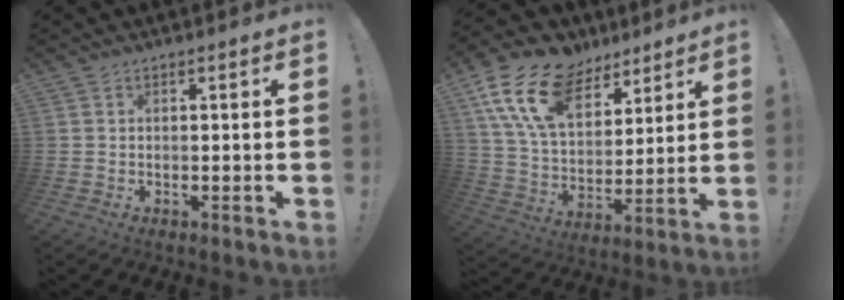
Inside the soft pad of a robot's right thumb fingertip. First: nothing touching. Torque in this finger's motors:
{"motor_torque": [-0.24, 1.46, 0.66, 1.20, 0.26]}